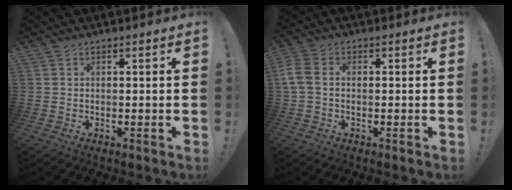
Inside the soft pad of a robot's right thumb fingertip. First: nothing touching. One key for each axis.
{"total": 4.6, "fx": 0.0, "fy": 3.0, "fz": 3.5, "tx": -0.084, "ty": 0.000, "tz": 0.000}